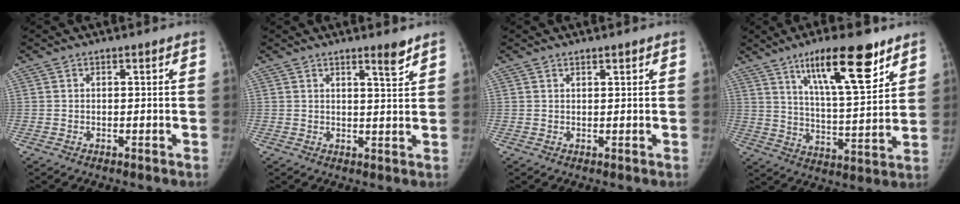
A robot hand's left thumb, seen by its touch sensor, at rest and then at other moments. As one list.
[{"total": 3.5, "force": [2.7, 0.2, 2.2], "torque": [-0.027, -0.025, 0.041]}, {"total": 1.0, "force": [0.8, 0.2, 0.4], "torque": [-0.006, -0.005, 0.014]}, {"total": 17.2, "force": [10.3, 4.5, 13.1], "torque": [-0.187, -0.053, 0.173]}]